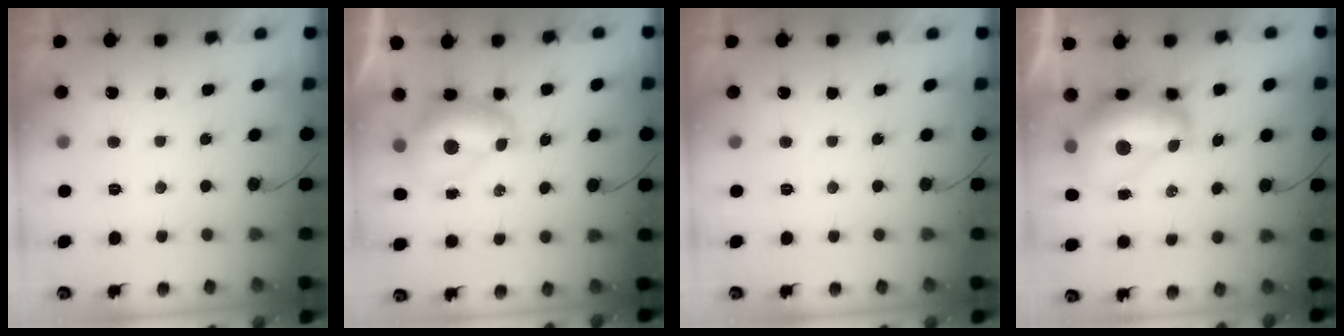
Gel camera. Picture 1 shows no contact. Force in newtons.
{"total": 7.8, "press": 7.8, "slide": 0.2}
{"total": 0.0}
{"total": 13.4, "press": 13.3, "slide": 1.0}